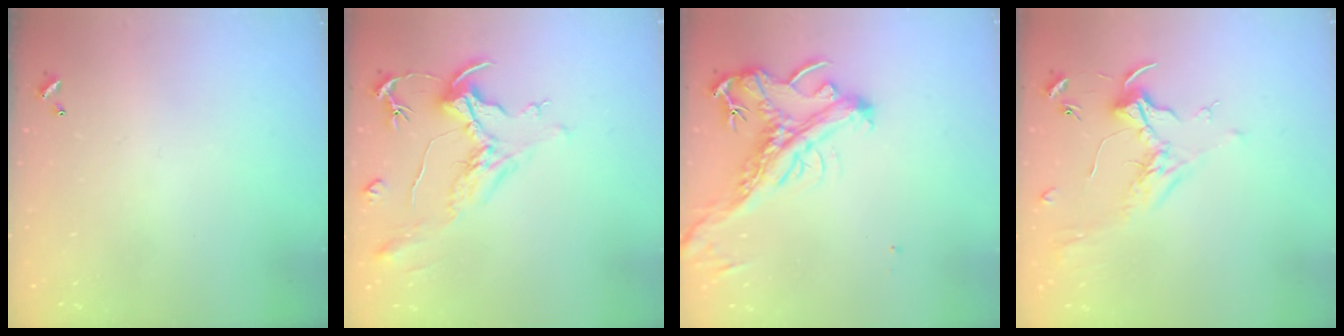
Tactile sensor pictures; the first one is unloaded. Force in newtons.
{"total": 2.1, "press": 1.6, "slide": 1.3}
{"total": 2.6, "press": 2.2, "slide": 1.4}
{"total": 1.8, "press": 1.6, "slide": 0.9}